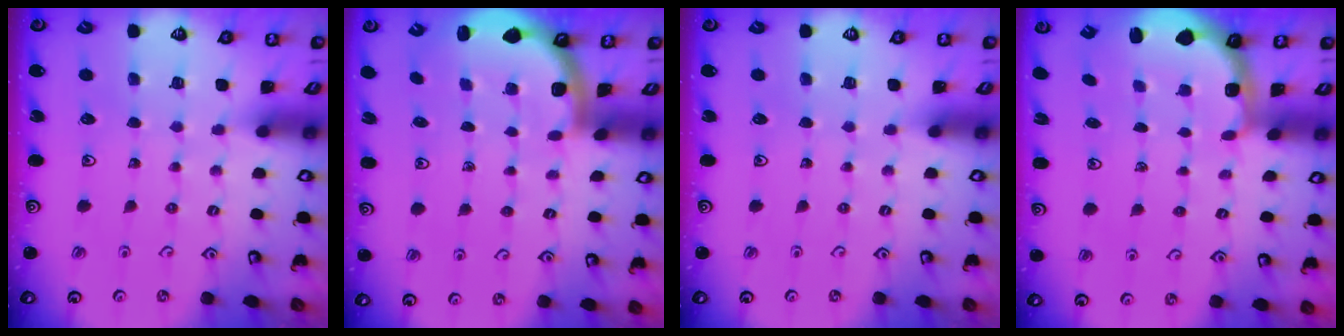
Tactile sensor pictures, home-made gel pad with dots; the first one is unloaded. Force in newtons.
{"total": 1.6, "press": 1.6, "slide": 0.1}
{"total": 0.0}
{"total": 2.4, "press": 1.1, "slide": 2.1}